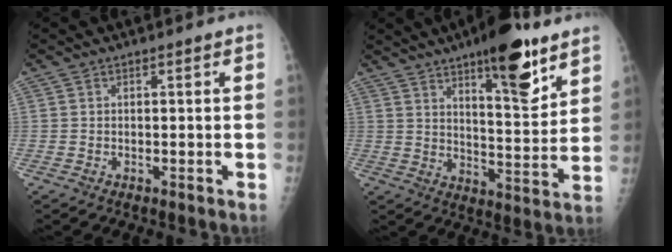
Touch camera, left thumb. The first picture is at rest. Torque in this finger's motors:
{"motor_torque": [2.18, 0.74, 1.49, -1.07, 0.20]}